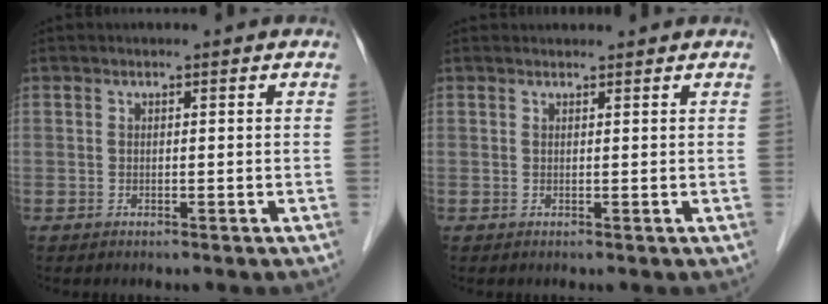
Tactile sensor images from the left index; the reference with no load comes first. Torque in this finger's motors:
{"motor_torque": [-0.15, -0.22, 0.01, -0.01]}